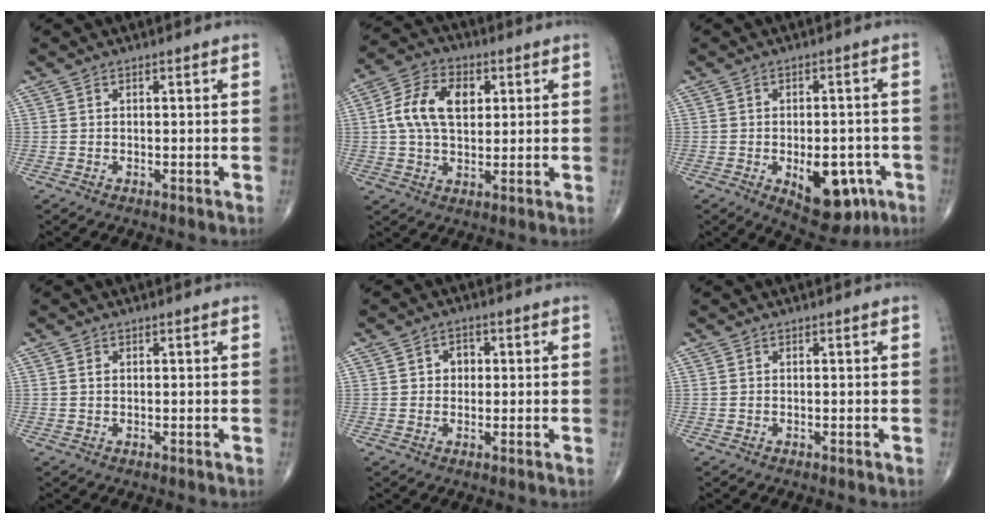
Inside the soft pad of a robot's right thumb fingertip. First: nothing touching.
{"total": 11.6, "force": [2.1, 7.4, 8.6], "torque": [-0.149, 0.010, 0.033]}
{"total": 13.2, "force": [-4.6, 7.2, 10.0], "torque": [-0.104, 0.015, -0.048]}
{"total": 0.7, "force": [0.2, 0.5, 0.4], "torque": [-0.011, 0.001, 0.004]}
{"total": 3.2, "force": [0.4, 2.7, 1.7], "torque": [-0.005, 0.005, 0.002]}
{"total": 0.0}